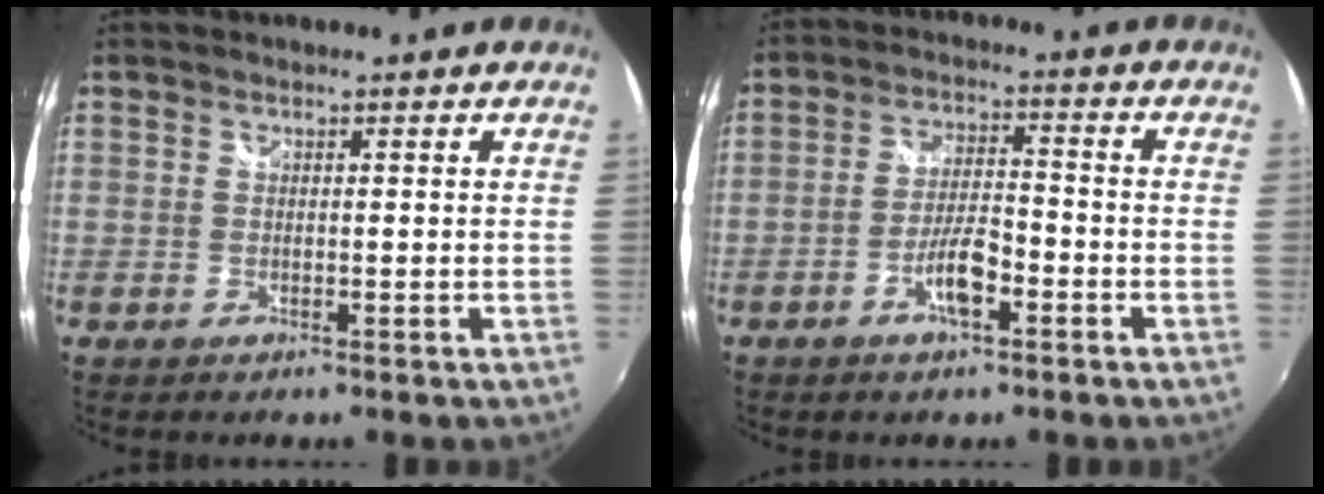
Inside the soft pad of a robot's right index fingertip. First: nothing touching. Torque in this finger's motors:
{"motor_torque": [0.91, -0.04, 0.32, 0.04]}